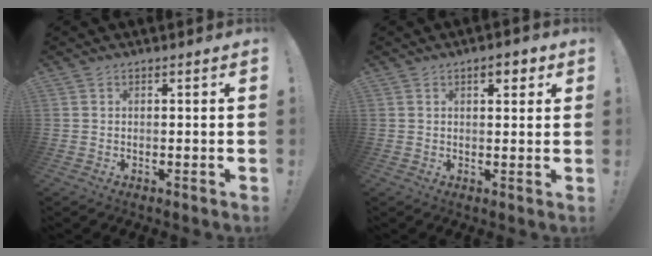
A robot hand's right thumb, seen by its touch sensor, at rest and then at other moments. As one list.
[{"total": 3.8, "force": [2.0, 1.7, 2.7], "torque": [-0.030, -0.007, 0.029]}]